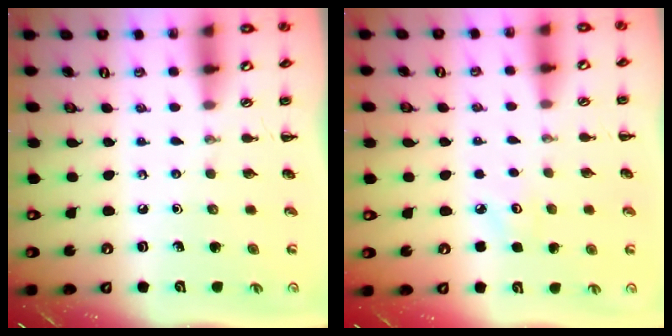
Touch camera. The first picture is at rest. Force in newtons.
{"total": 2.4, "press": 2.3, "slide": 0.6}